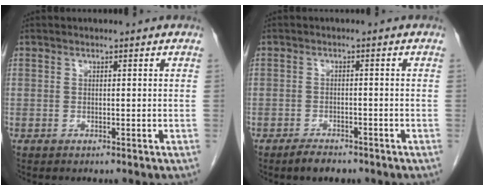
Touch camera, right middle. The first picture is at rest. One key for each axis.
{"total": 3.0, "fx": -2.4, "fy": 1.1, "fz": 1.3, "tx": -0.031, "ty": -0.003, "tz": -0.034}